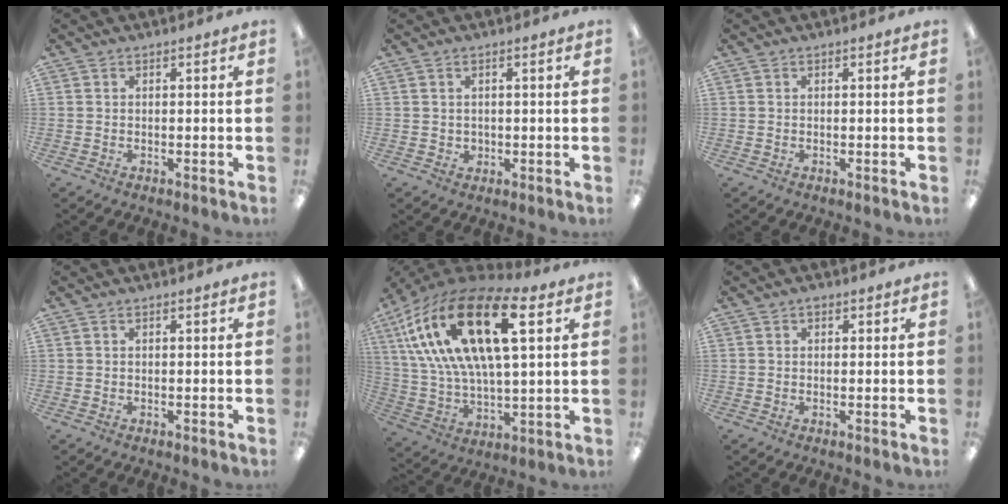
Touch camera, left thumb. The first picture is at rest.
{"total": 1.4, "force": [0.5, 1.2, 0.5], "torque": [-0.012, 0.004, 0.008]}
{"total": 0.0}
{"total": 0.0}
{"total": 25.1, "force": [11.1, 11.0, 19.6], "torque": [-0.385, -0.034, 0.181]}
{"total": 1.2, "force": [0.6, 0.8, 0.6], "torque": [-0.005, -0.001, 0.009]}